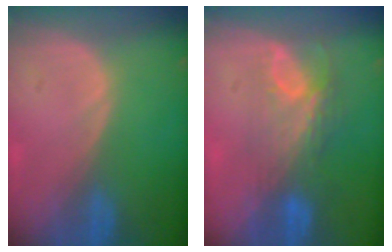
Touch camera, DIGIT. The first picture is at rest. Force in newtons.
{"total": 7.8, "press": 6.8, "slide": 3.8}